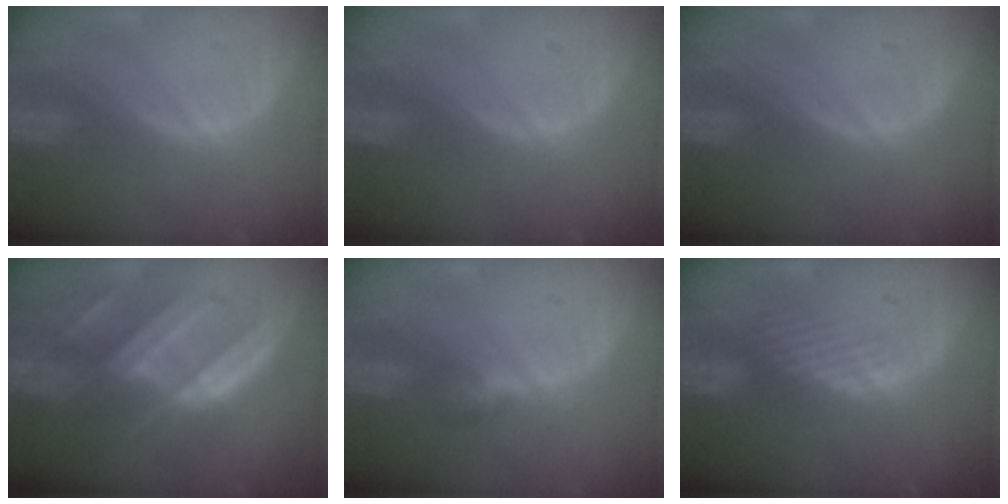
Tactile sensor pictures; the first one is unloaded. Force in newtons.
{"total": 0.0}
{"total": 0.0}
{"total": 8.8, "press": 8.0, "slide": 3.6}
{"total": 2.6, "press": 2.5, "slide": 0.7}
{"total": 2.2, "press": 2.2, "slide": 0.2}